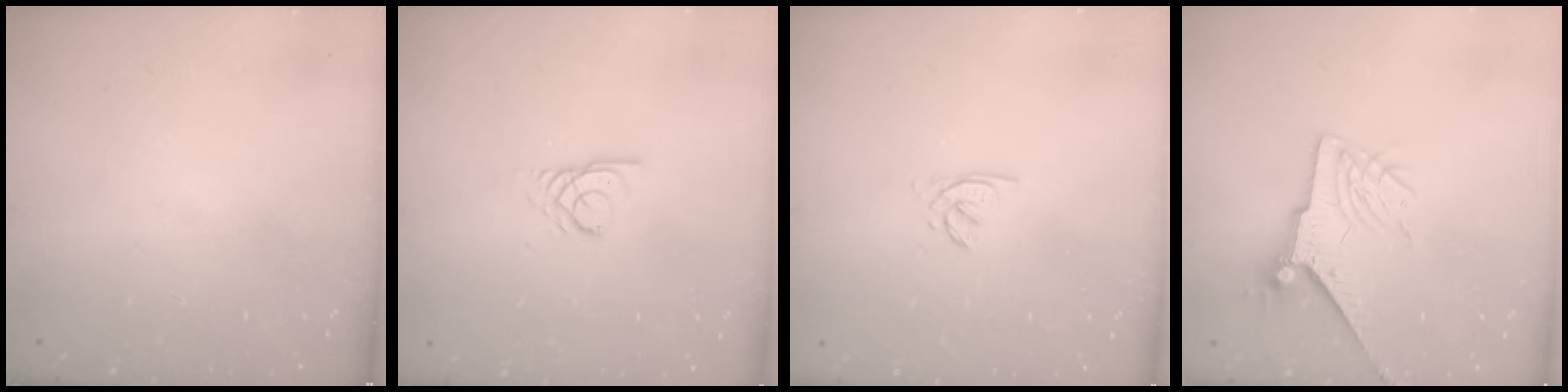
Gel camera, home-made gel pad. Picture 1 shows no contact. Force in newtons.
{"total": 2.7, "press": 2.7, "slide": 0.2}
{"total": 1.4, "press": 1.4, "slide": 0.2}
{"total": 8.0, "press": 8.0, "slide": 0.1}